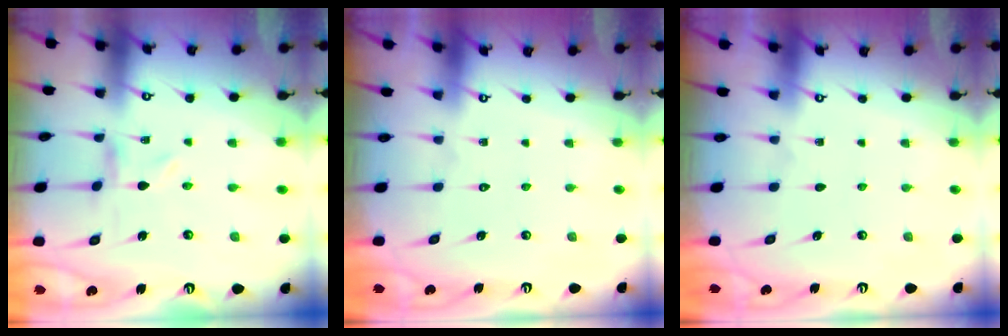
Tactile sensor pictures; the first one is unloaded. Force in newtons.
{"total": 1.6, "press": 1.6, "slide": 0.1}
{"total": 1.8, "press": 1.8, "slide": 0.1}